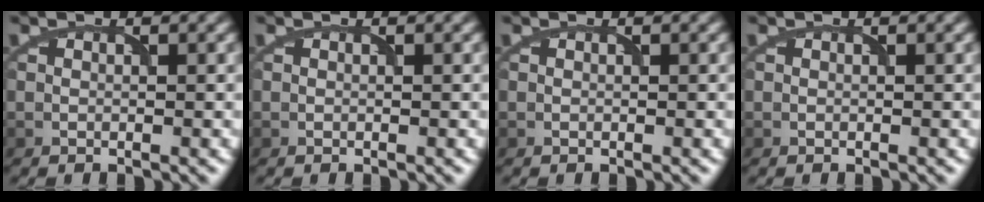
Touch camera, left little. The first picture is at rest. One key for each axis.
{"total": 0.0}
{"total": 0.0}
{"total": 0.0}